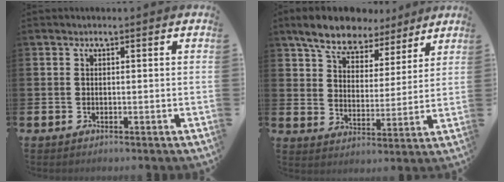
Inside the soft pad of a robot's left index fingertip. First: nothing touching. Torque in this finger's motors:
{"motor_torque": [1.24, -0.90, 1.00, 0.21]}